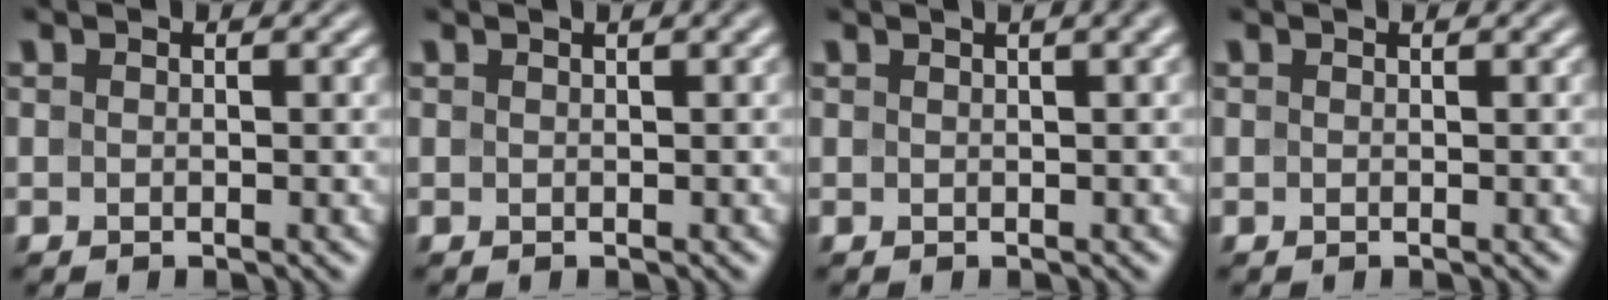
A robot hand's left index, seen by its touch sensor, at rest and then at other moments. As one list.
[{"total": 2.8, "force": [1.4, 1.0, 2.1], "torque": [-0.015, 0.010, 0.009]}, {"total": 6.0, "force": [3.0, 2.8, 4.4], "torque": [-0.028, 0.046, 0.008]}, {"total": 0.0}]